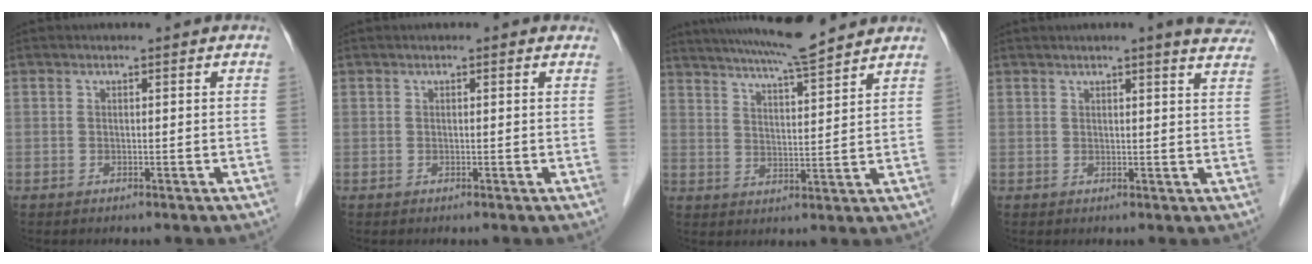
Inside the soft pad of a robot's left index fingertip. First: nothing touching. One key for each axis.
{"total": 1.3, "fx": 1.0, "fy": 0.4, "fz": 0.8, "tx": -0.012, "ty": 0.013, "tz": 0.009}
{"total": 11.7, "fx": 10.5, "fy": 0.1, "fz": 5.1, "tx": -0.091, "ty": 0.015, "tz": 0.161}
{"total": 8.2, "fx": 7.0, "fy": 0.5, "fz": 4.3, "tx": -0.041, "ty": -0.003, "tz": 0.060}